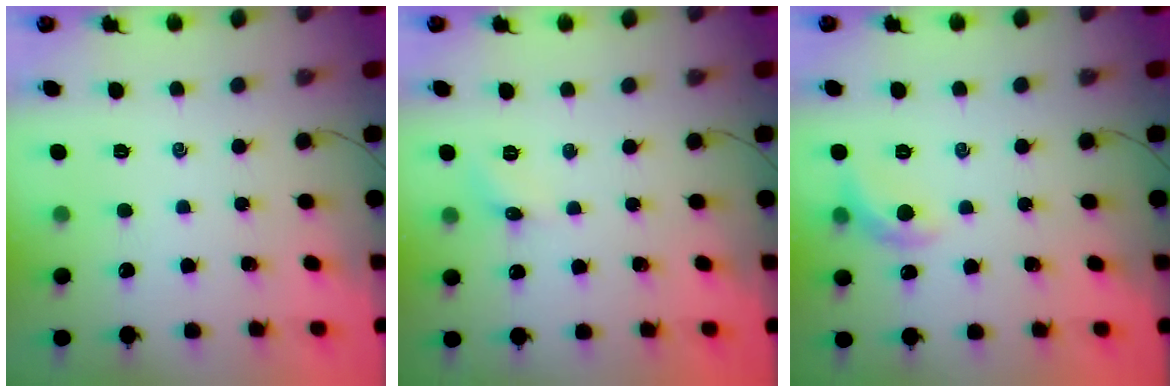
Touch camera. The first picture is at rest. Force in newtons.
{"total": 4.7, "press": 4.5, "slide": 1.5}
{"total": 7.0, "press": 6.9, "slide": 0.7}